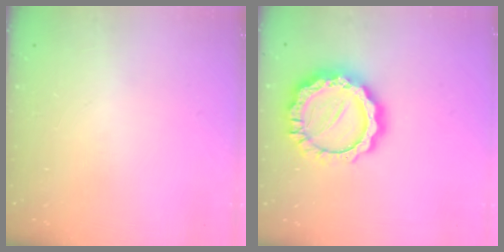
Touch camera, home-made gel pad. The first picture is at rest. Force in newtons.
{"total": 16.2, "press": 16.1, "slide": 1.3}